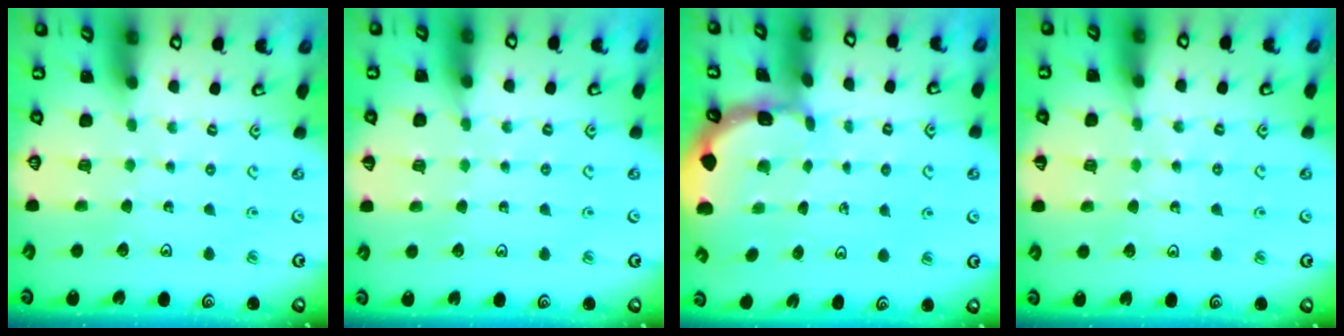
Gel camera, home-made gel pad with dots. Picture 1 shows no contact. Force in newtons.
{"total": 3.6, "press": 3.5, "slide": 0.6}
{"total": 2.7, "press": 2.7, "slide": 0.3}
{"total": 6.4, "press": 6.3, "slide": 1.0}